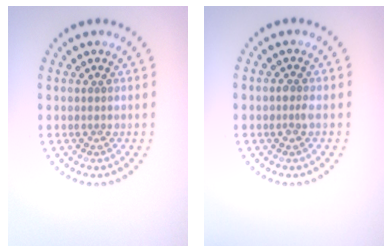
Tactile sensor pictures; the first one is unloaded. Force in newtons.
{"total": 0.8, "press": 0.7, "slide": 0.1}